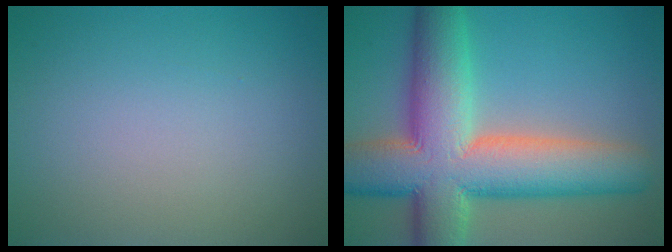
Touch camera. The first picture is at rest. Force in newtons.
{"total": 13.8, "press": 13.7, "slide": 0.9}